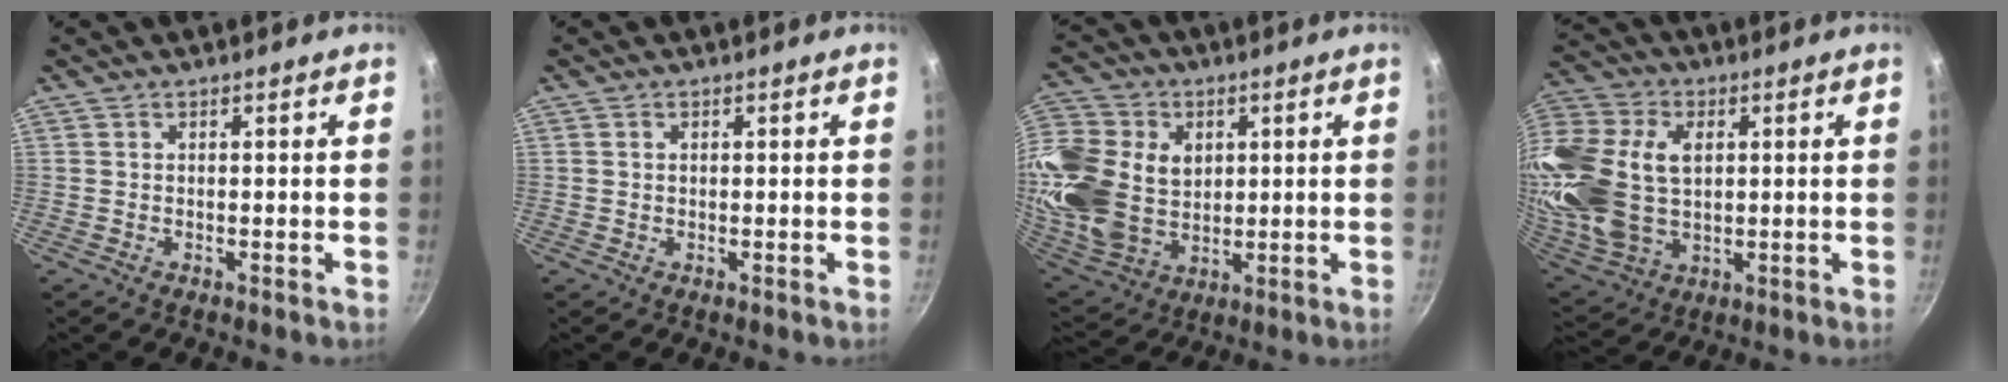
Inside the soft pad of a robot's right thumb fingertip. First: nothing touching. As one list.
[{"total": 0.7, "force": [0.2, 0.6, 0.3], "torque": [-0.003, 0.004, 0.002]}, {"total": 24.4, "force": [3.9, 18.8, 15.1], "torque": [-0.323, -0.002, 0.083]}, {"total": 26.0, "force": [3.8, 18.1, 18.3], "torque": [-0.414, 0.013, 0.077]}]